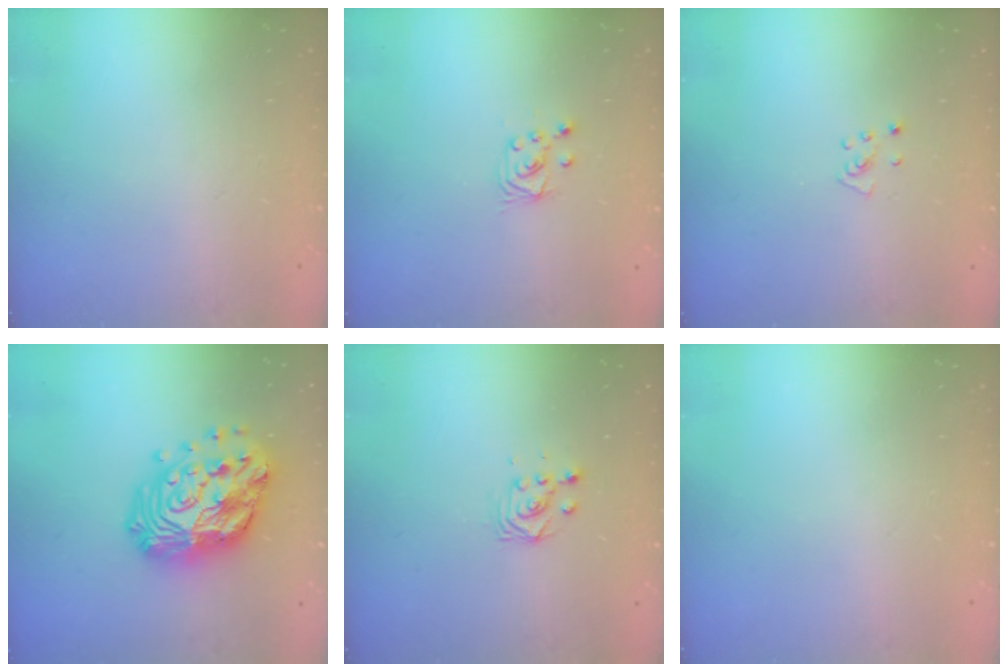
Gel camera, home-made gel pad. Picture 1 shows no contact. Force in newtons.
{"total": 3.0, "press": 3.0, "slide": 0.3}
{"total": 3.8, "press": 3.8, "slide": 0.4}
{"total": 21.7, "press": 21.5, "slide": 2.2}
{"total": 2.9, "press": 2.9, "slide": 0.1}
{"total": 0.0}